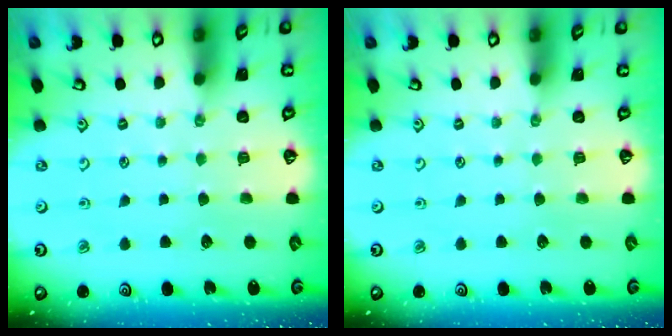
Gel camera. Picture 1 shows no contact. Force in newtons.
{"total": 0.0}